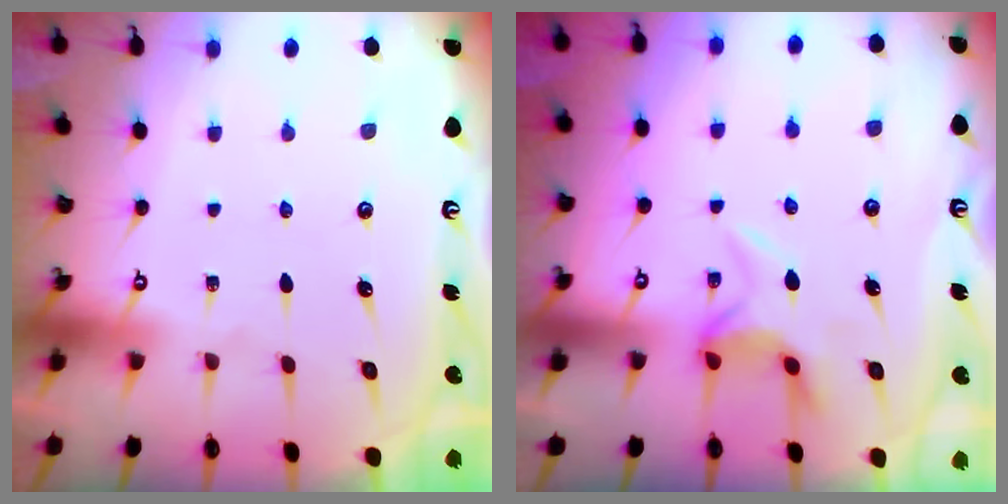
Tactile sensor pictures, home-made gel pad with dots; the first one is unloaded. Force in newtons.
{"total": 6.1, "press": 5.9, "slide": 1.3}